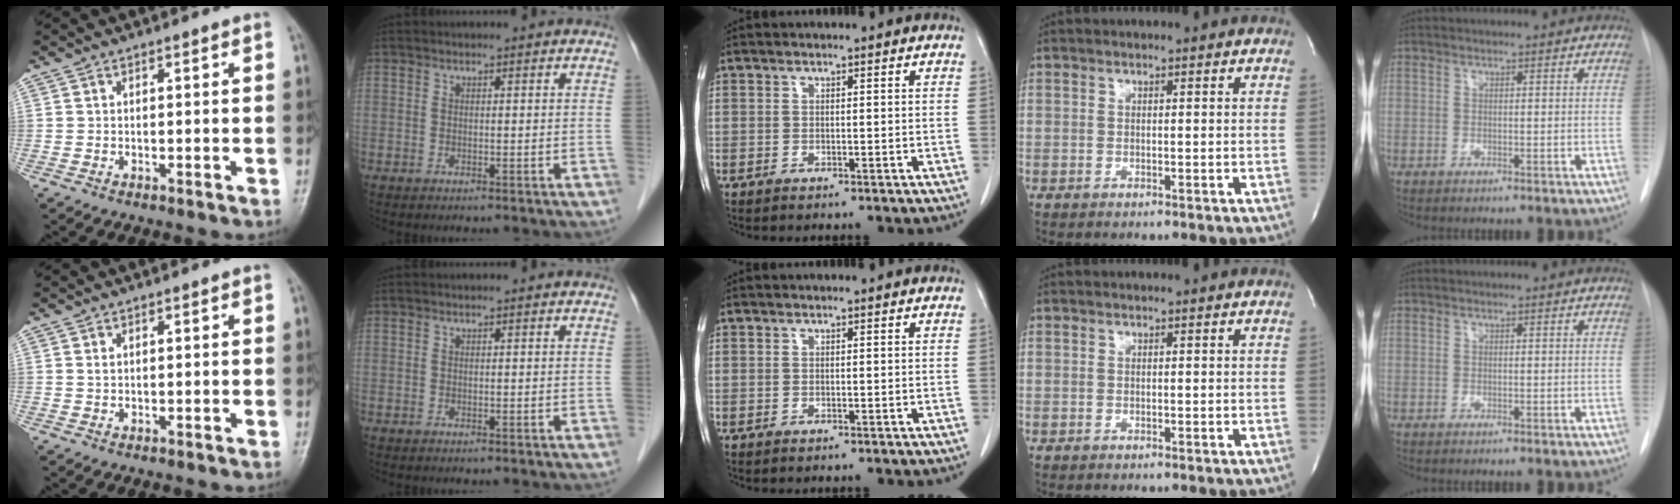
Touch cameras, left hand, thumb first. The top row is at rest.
{"thumb": {"total": 0.7, "force": [0.3, 0.4, 0.5], "torque": [-0.009, 0.004, 0.006]}}